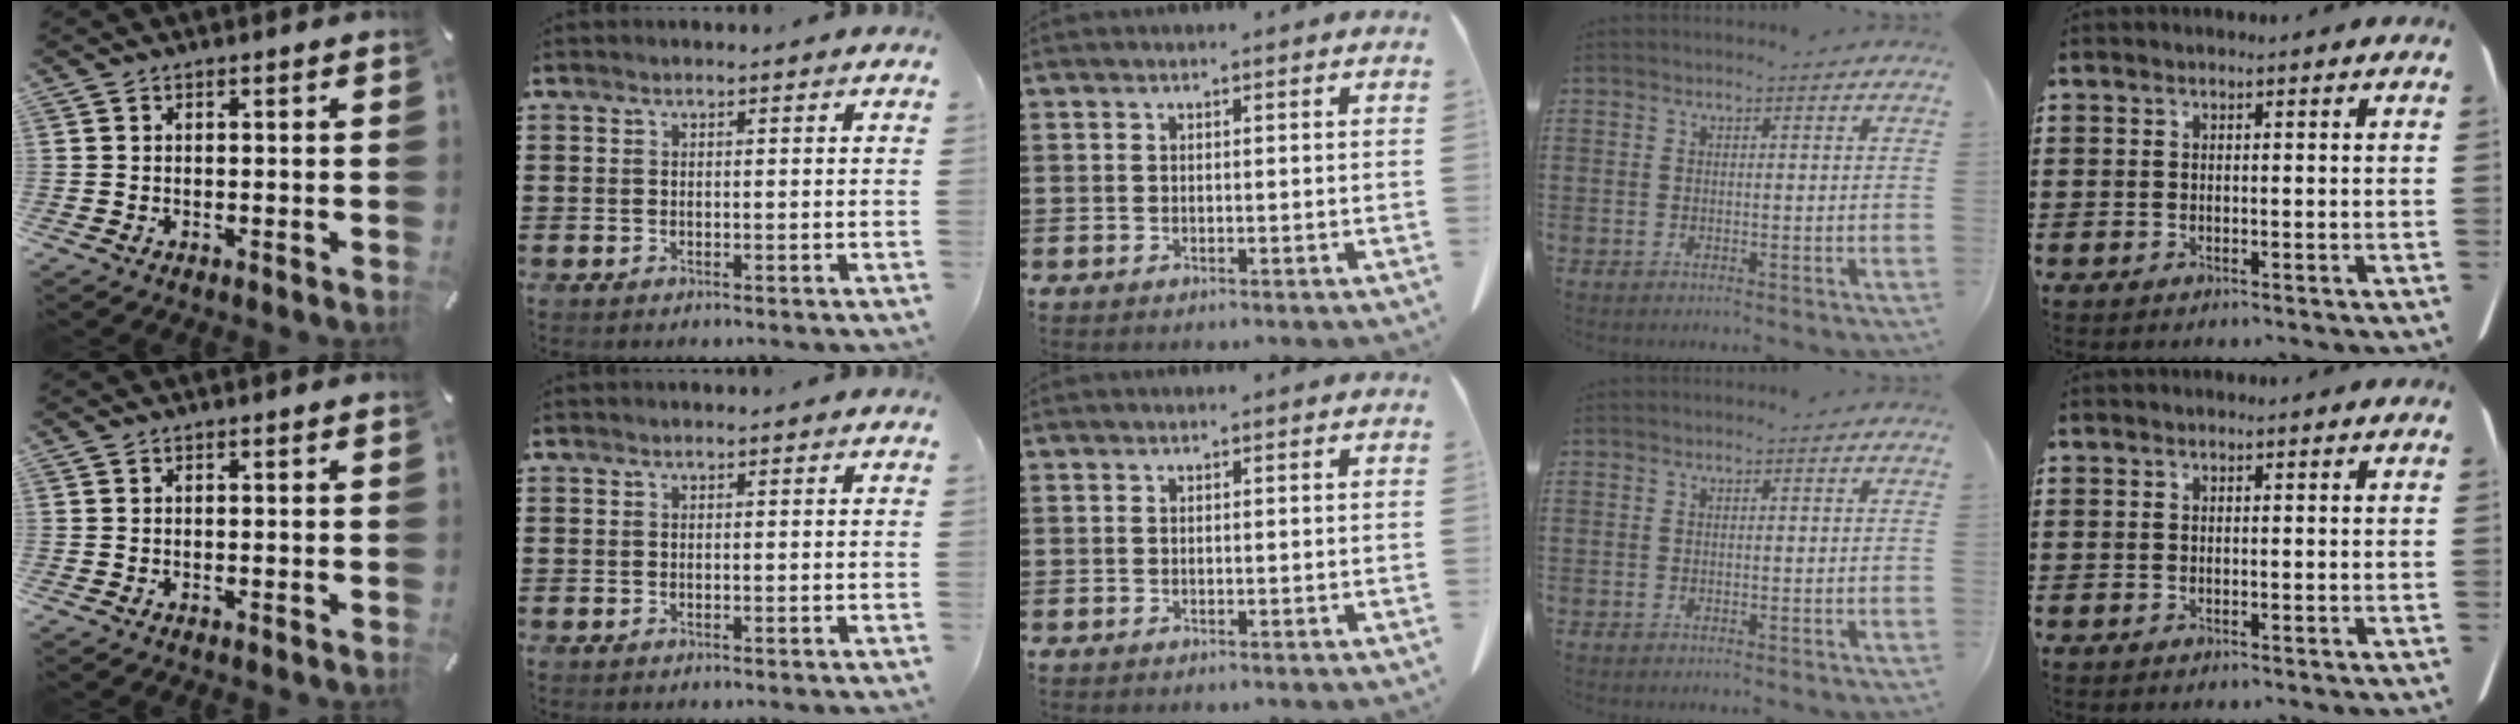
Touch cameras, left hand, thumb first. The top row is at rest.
{}